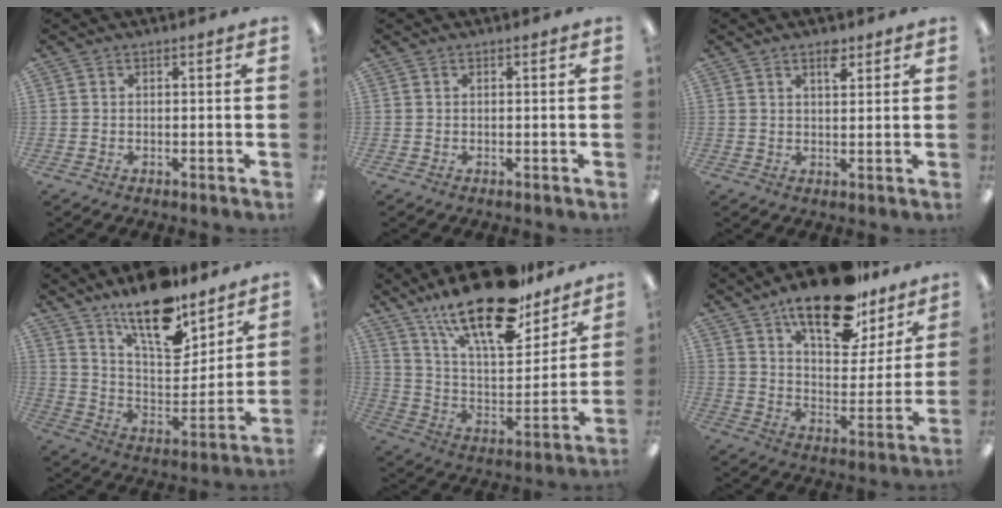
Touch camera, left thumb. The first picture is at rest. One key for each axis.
{"total": 0.0}
{"total": 3.8, "fx": 2.5, "fy": 1.5, "fz": 2.3, "tx": -0.027, "ty": -0.007, "tz": 0.040}
{"total": 18.4, "fx": 13.9, "fy": 6.7, "fz": 10.0, "tx": -0.177, "ty": -0.086, "tz": 0.240}
{"total": 24.0, "fx": 17.4, "fy": 8.3, "fz": 14.2, "tx": -0.235, "ty": -0.106, "tz": 0.296}
{"total": 20.9, "fx": 15.0, "fy": 8.6, "fz": 11.7, "tx": -0.180, "ty": -0.083, "tz": 0.253}